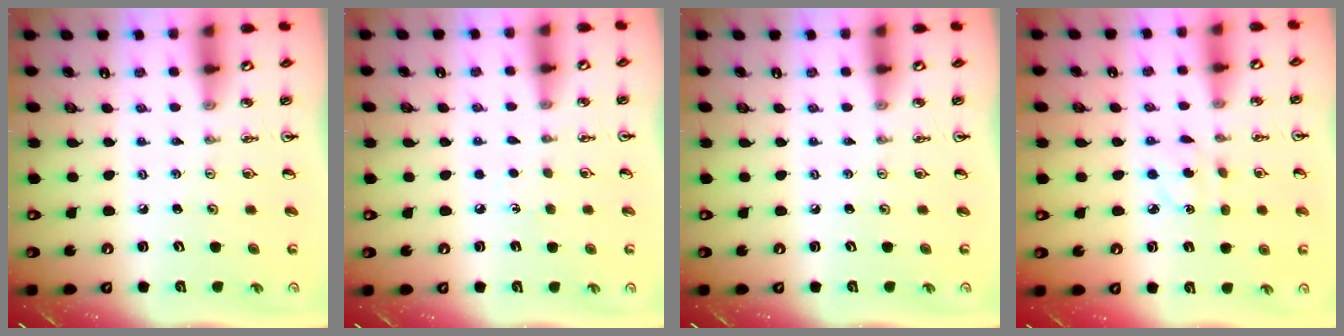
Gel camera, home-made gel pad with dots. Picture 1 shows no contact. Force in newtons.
{"total": 3.9, "press": 3.9, "slide": 0.6}
{"total": 0.0}
{"total": 3.5, "press": 3.4, "slide": 0.7}